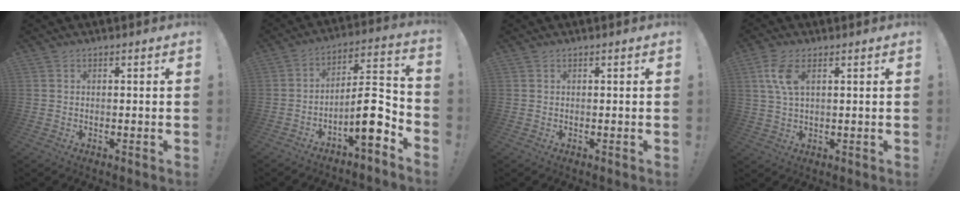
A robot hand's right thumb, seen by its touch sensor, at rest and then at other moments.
{"total": 12.5, "force": [-5.6, 3.5, 10.7], "torque": [-0.168, 0.021, -0.095]}
{"total": 0.0}
{"total": 7.2, "force": [2.7, 3.4, 5.7], "torque": [-0.118, -0.004, 0.047]}